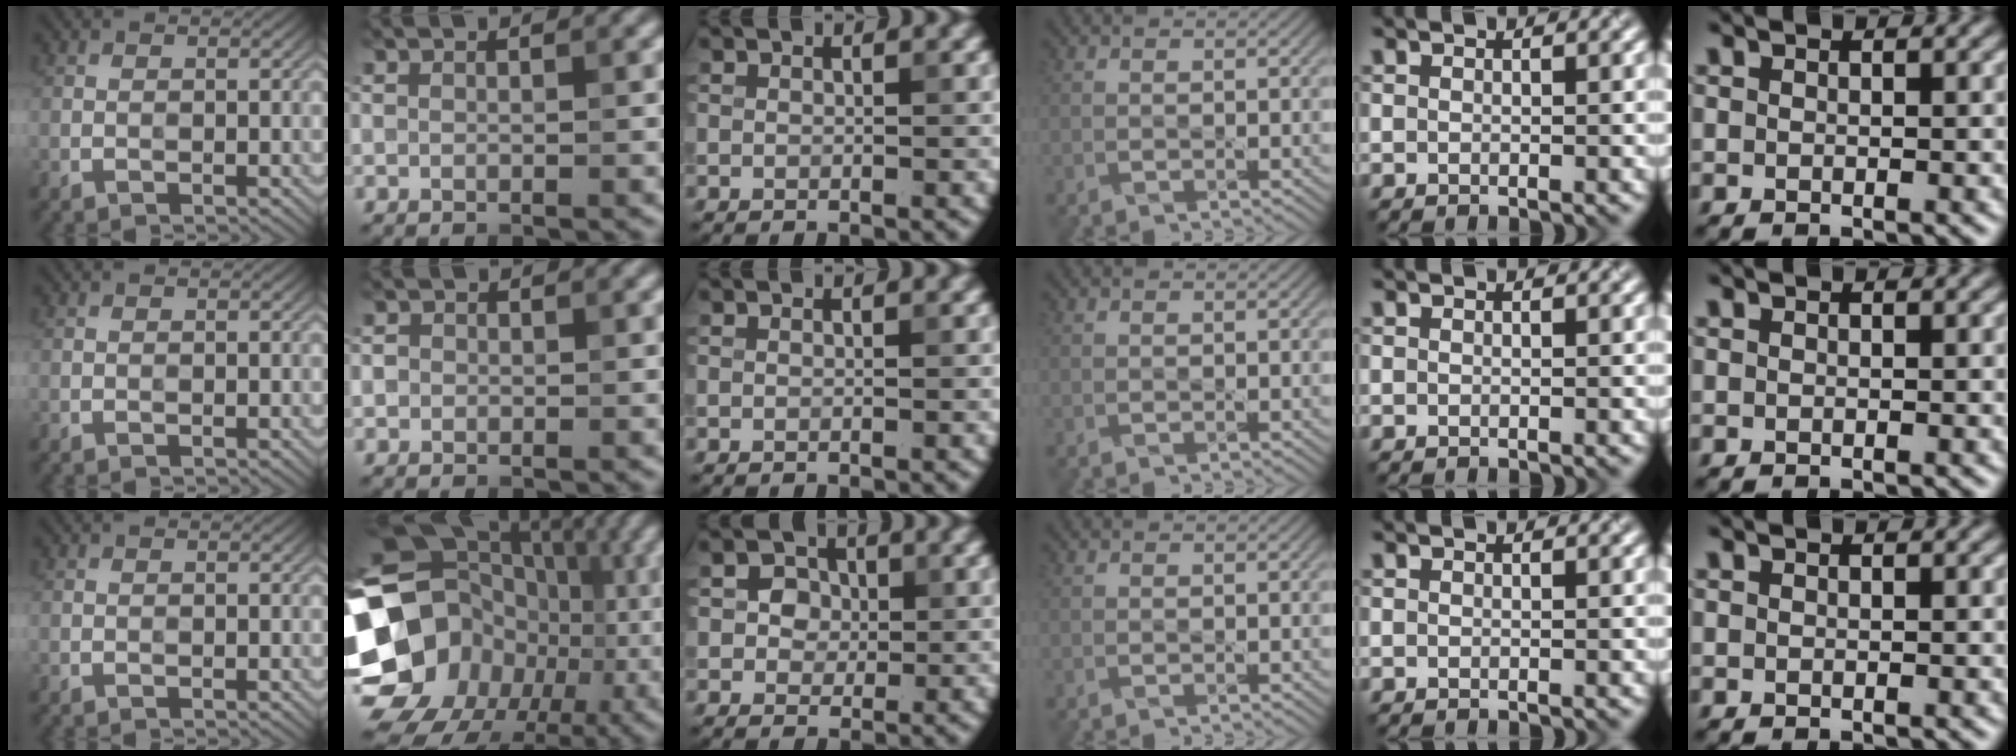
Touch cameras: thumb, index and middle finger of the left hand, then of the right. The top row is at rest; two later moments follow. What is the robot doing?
{"motion": "dispense", "object": "soap dispenser"}